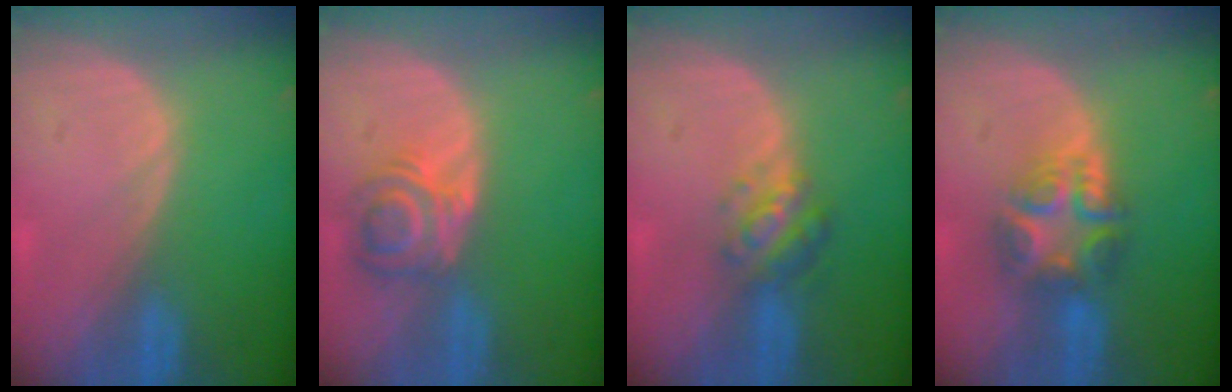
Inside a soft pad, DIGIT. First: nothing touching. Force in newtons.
{"total": 5.6, "press": 5.3, "slide": 1.8}
{"total": 4.9, "press": 4.4, "slide": 2.0}
{"total": 7.6, "press": 6.5, "slide": 3.8}